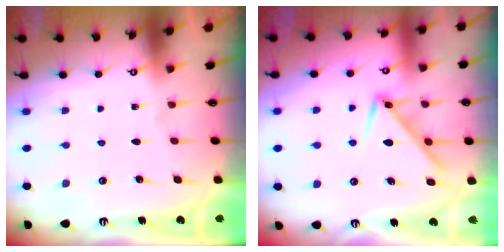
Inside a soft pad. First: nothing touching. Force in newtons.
{"total": 9.9, "press": 9.9, "slide": 0.5}